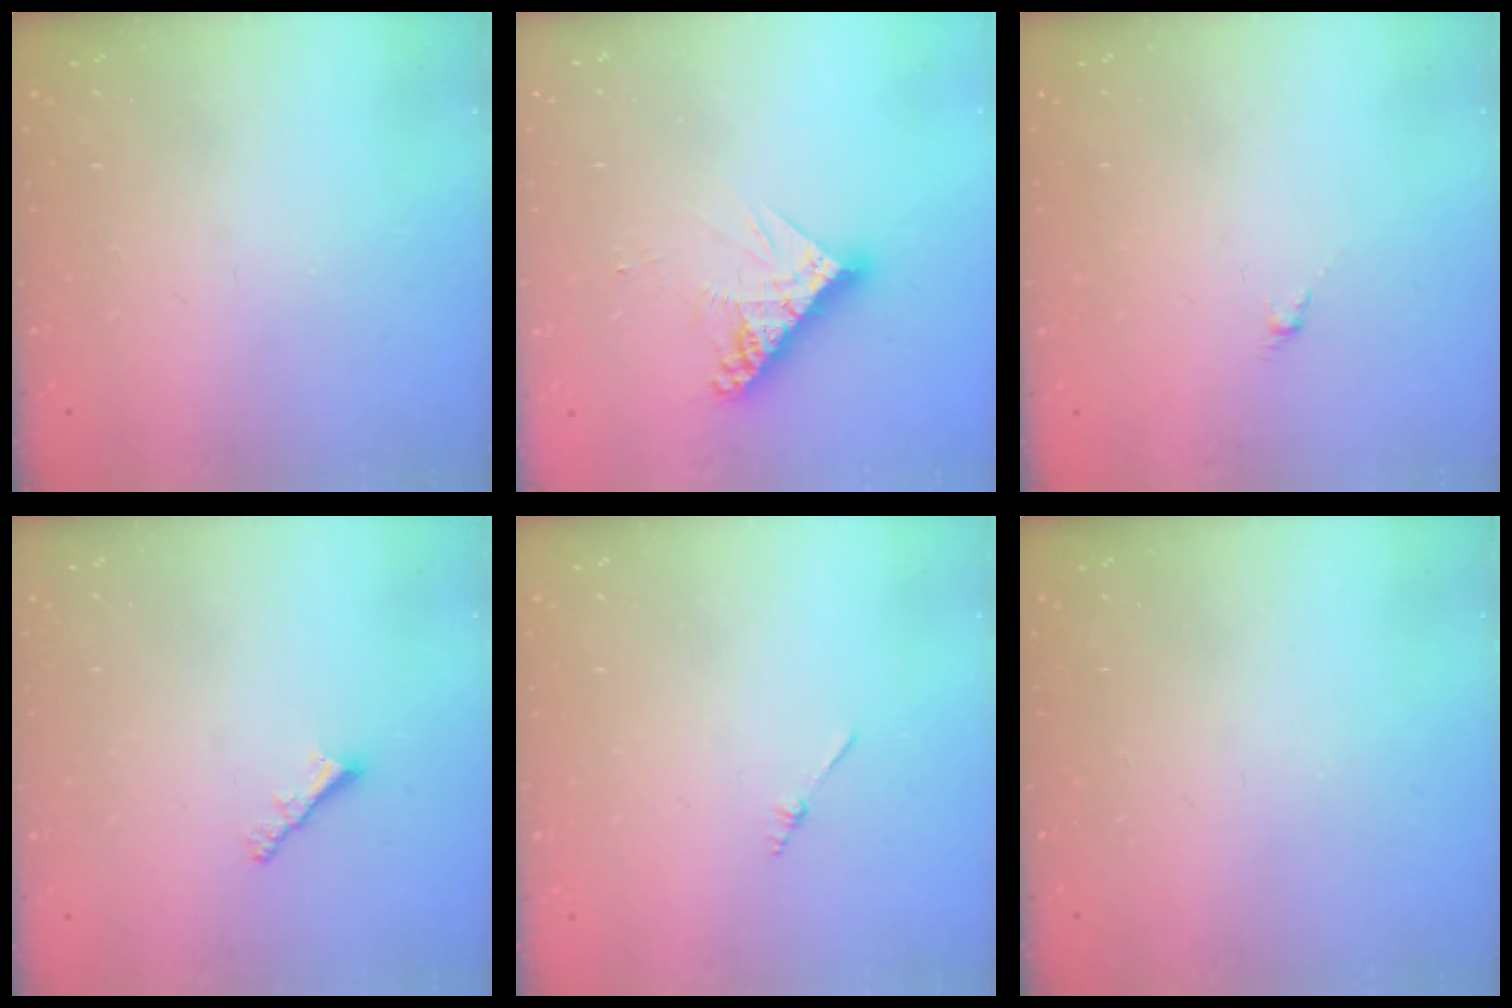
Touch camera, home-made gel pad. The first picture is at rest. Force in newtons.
{"total": 10.7, "press": 10.6, "slide": 1.0}
{"total": 0.0}
{"total": 1.9, "press": 1.8, "slide": 0.5}
{"total": 1.3, "press": 1.3, "slide": 0.3}
{"total": 0.0}